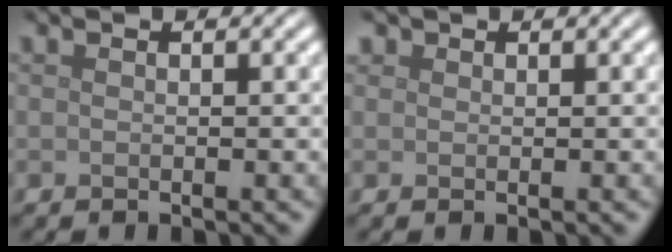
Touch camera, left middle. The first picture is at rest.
{"total": 0.6, "force": [0.4, 0.4, 0.1], "torque": [0.003, 0.000, 0.008]}